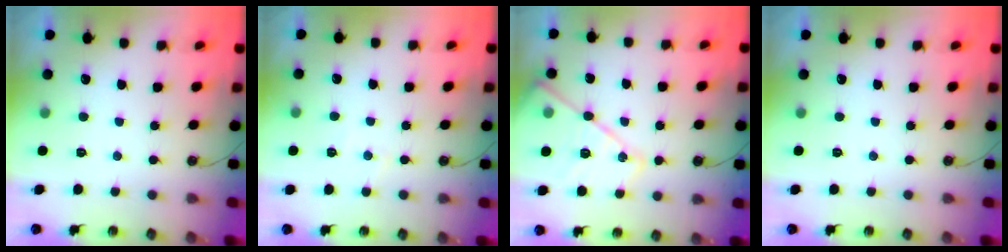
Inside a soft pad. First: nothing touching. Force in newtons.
{"total": 3.6, "press": 3.6, "slide": 0.6}
{"total": 16.0, "press": 15.9, "slide": 1.5}
{"total": 0.0}